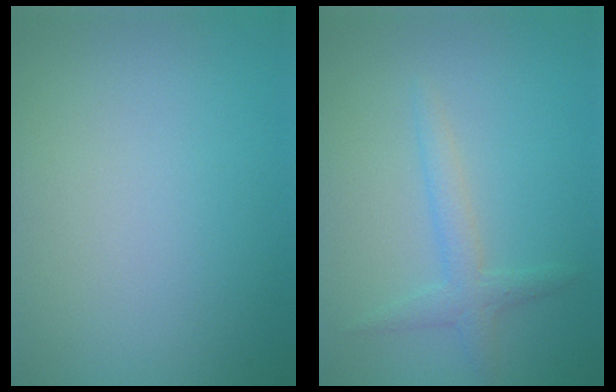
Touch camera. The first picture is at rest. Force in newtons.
{"total": 2.0, "press": 2.0, "slide": 0.1}